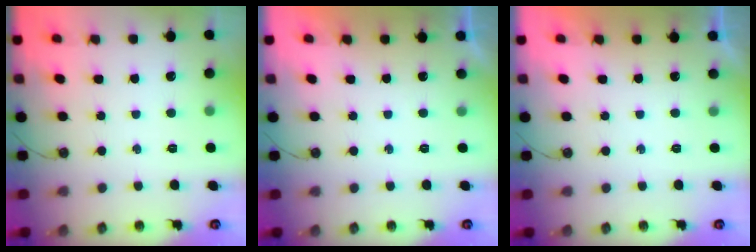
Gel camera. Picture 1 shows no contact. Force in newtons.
{"total": 0.0}
{"total": 0.0}